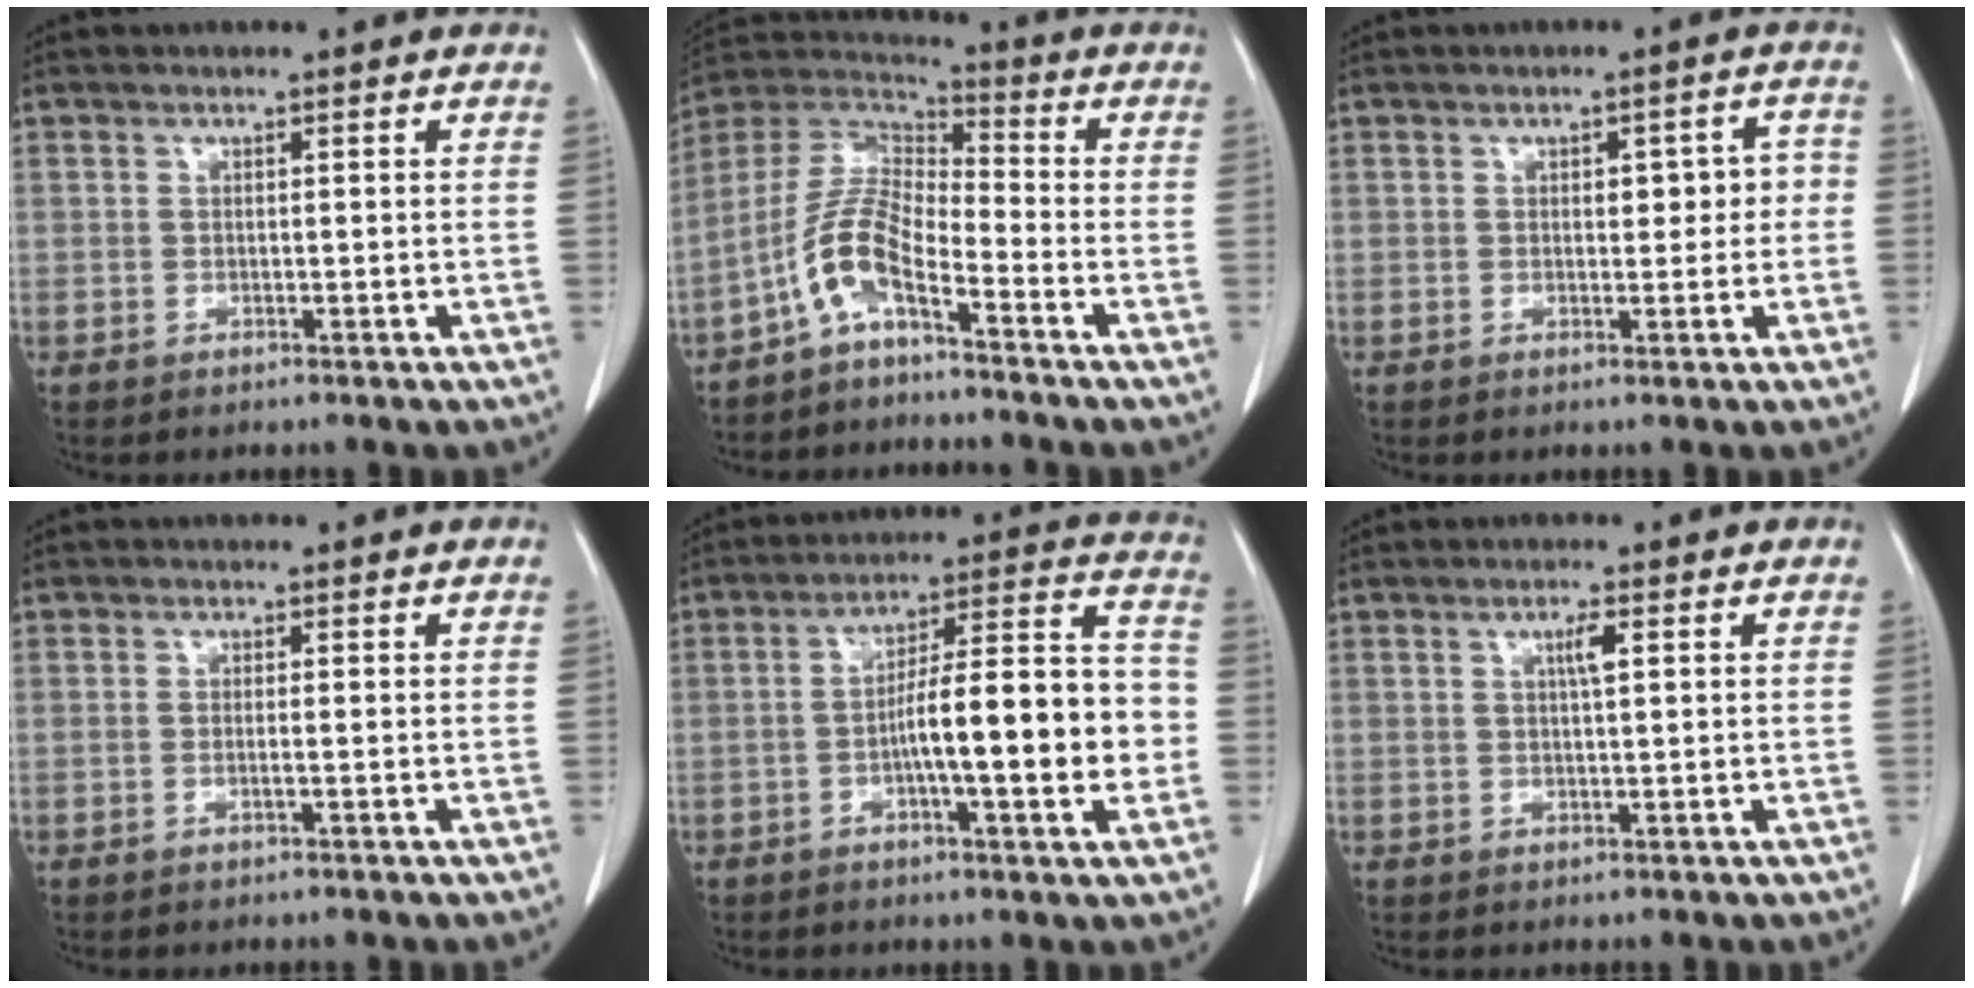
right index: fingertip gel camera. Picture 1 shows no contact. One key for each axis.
{"total": 8.1, "fx": -4.7, "fy": 2.1, "fz": 6.3, "tx": -0.147, "ty": 0.017, "tz": -0.102}
{"total": 4.0, "fx": 0.4, "fy": 2.1, "fz": 3.4, "tx": -0.036, "ty": 0.020, "tz": 0.007}
{"total": 0.7, "fx": -0.2, "fy": -0.1, "fz": 0.7, "tx": -0.014, "ty": -0.001, "tz": -0.004}
{"total": 15.0, "fx": -2.8, "fy": 2.0, "fz": 14.6, "tx": -0.224, "ty": 0.023, "tz": -0.043}
{"total": 2.2, "fx": 0.8, "fy": 0.1, "fz": 2.1, "tx": -0.037, "ty": 0.000, "tz": 0.013}